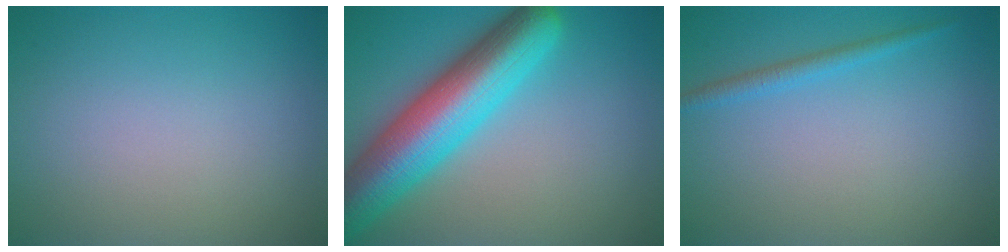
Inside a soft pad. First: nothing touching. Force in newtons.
{"total": 10.2, "press": 10.2, "slide": 0.4}
{"total": 1.5, "press": 1.5, "slide": 0.1}